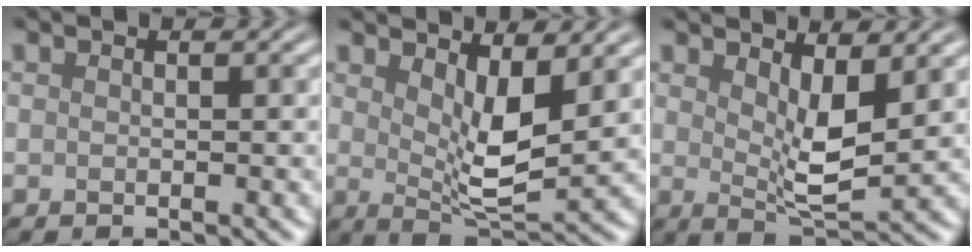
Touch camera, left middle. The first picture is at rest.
{"total": 5.6, "force": [1.9, 2.0, 4.8], "torque": [-0.084, -0.018, 0.037]}
{"total": 4.9, "force": [1.6, 1.8, 4.3], "torque": [-0.075, -0.017, 0.033]}